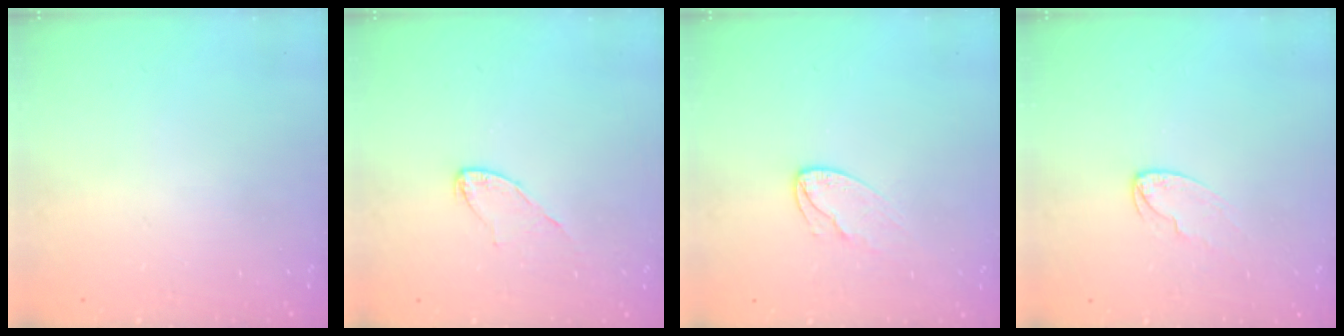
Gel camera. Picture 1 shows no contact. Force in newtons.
{"total": 5.9, "press": 5.9, "slide": 0.5}
{"total": 7.1, "press": 7.1, "slide": 0.5}
{"total": 5.5, "press": 5.5, "slide": 0.5}